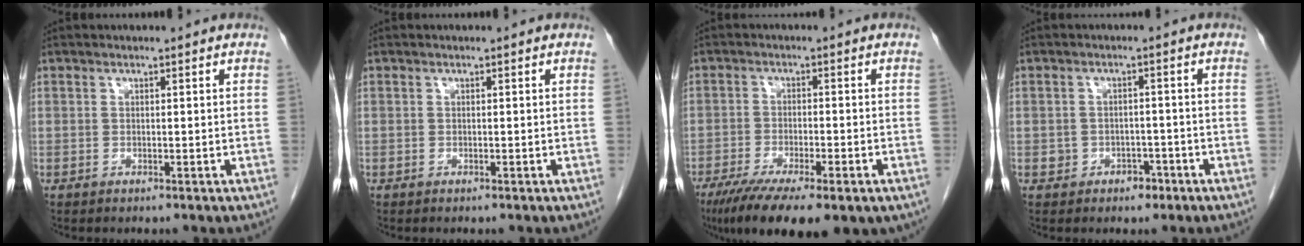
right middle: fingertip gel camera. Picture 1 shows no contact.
{"total": 0.0}
{"total": 15.4, "force": [-10.0, 4.3, 10.8], "torque": [-0.169, -0.028, -0.150]}
{"total": 2.9, "force": [-1.4, 2.3, 1.1], "torque": [-0.008, 0.012, -0.012]}